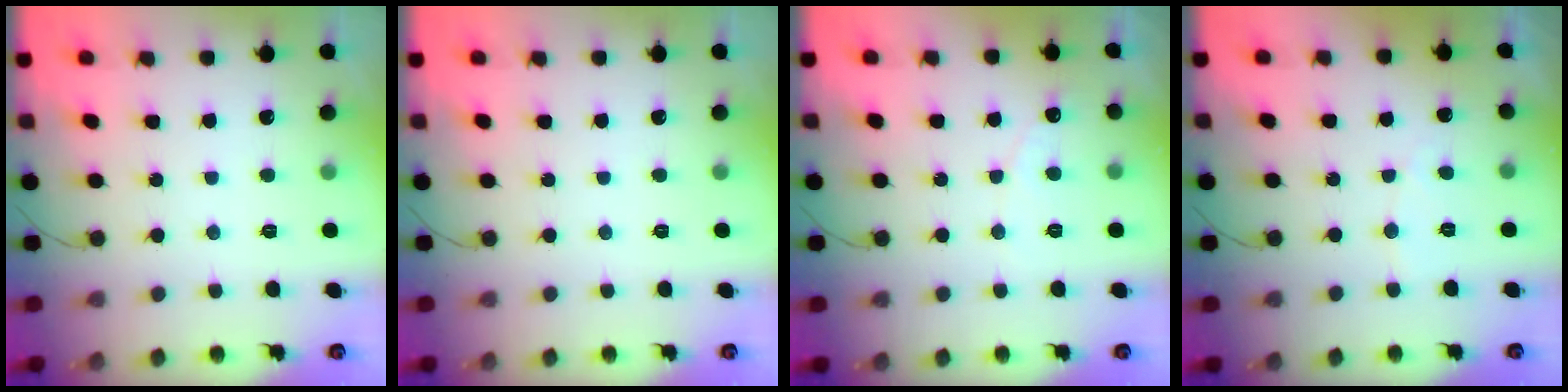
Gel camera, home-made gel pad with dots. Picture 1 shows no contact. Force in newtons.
{"total": 0.0}
{"total": 2.9, "press": 2.9, "slide": 0.2}
{"total": 2.6, "press": 2.6, "slide": 0.2}